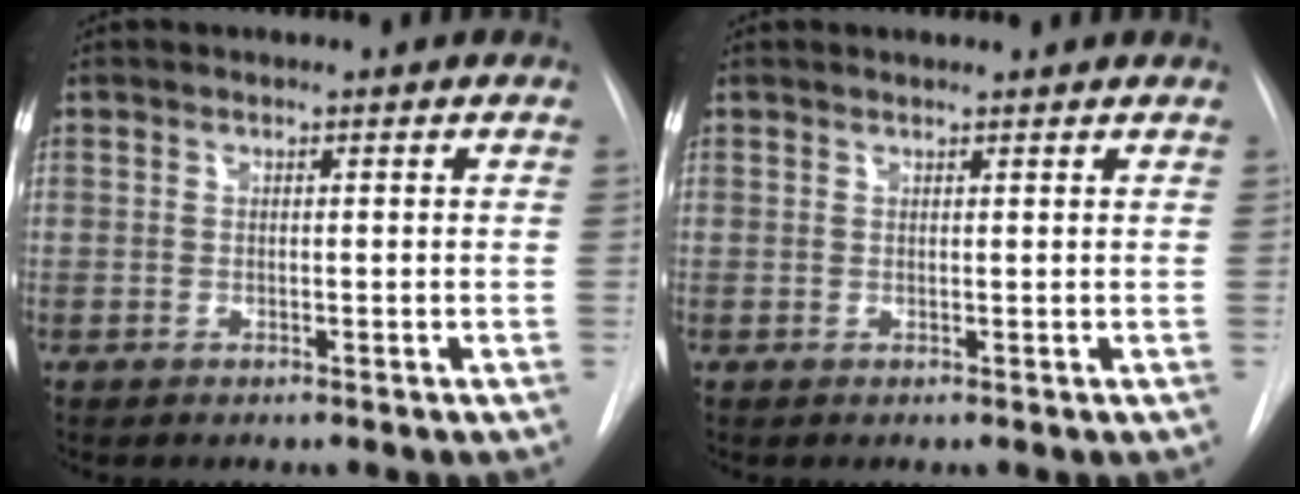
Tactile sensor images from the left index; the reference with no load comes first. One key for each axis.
{"total": 1.5, "fx": 1.5, "fy": 0.0, "fz": 0.4, "tx": -0.009, "ty": 0.010, "tz": 0.014}